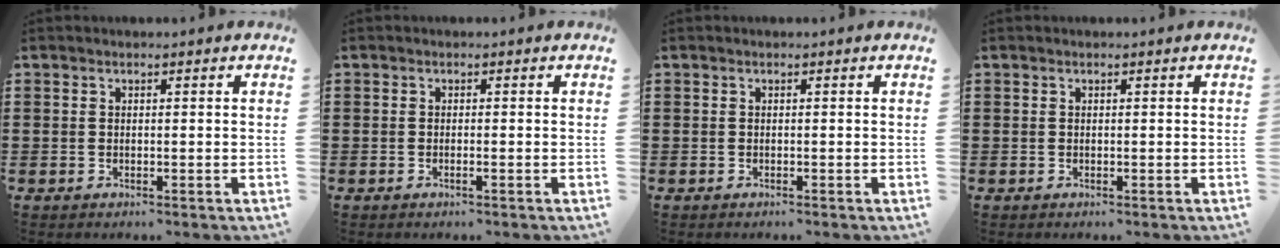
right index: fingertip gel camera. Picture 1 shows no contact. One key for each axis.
{"total": 0.6, "fx": -0.4, "fy": 0.0, "fz": 0.4, "tx": -0.008, "ty": -0.001, "tz": -0.008}
{"total": 0.0}
{"total": 0.0}